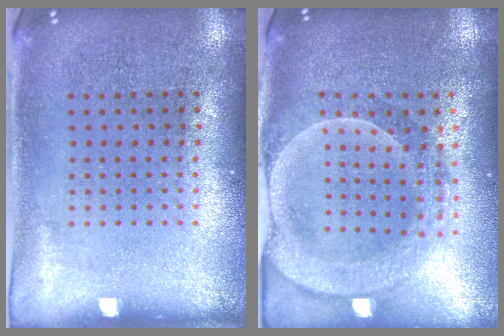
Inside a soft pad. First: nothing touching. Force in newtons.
{"total": 2.2, "press": 2.1, "slide": 0.8}